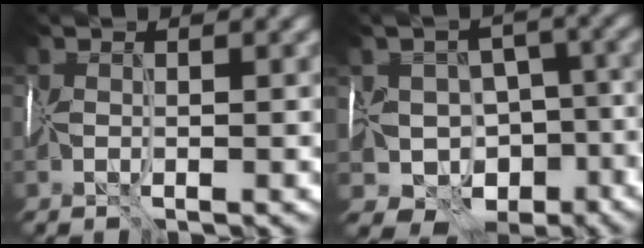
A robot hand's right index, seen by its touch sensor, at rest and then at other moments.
{"total": 10.0, "force": [-4.5, 8.1, 3.8], "torque": [-0.036, -0.007, -0.067]}